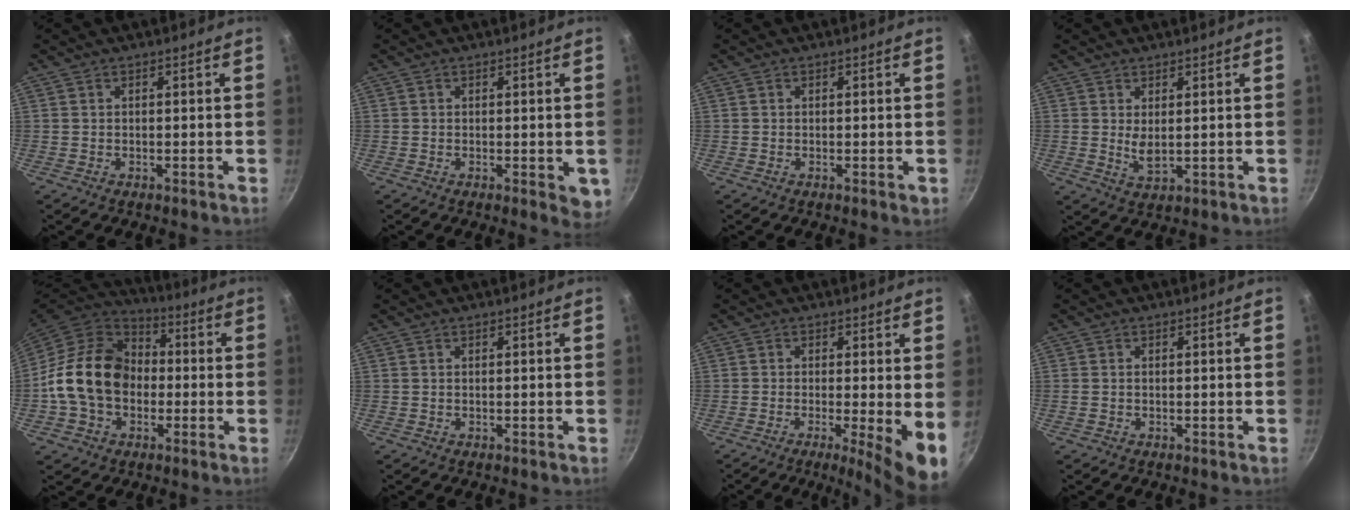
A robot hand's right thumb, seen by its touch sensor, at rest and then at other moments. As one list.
[{"total": 3.7, "force": [-0.5, 1.9, 3.2], "torque": [-0.033, -0.006, -0.007]}, {"total": 0.7, "force": [-0.1, 0.4, 0.5], "torque": [-0.006, 0.000, -0.002]}, {"total": 3.4, "force": [0.8, 1.5, 2.9], "torque": [-0.052, -0.014, 0.019]}, {"total": 18.3, "force": [-1.4, 14.1, 11.6], "torque": [-0.176, 0.041, -0.036]}, {"total": 0.0}, {"total": 7.6, "force": [-1.1, 1.1, 7.4], "torque": [-0.104, -0.012, -0.017]}, {"total": 0.5, "force": [-0.1, 0.4, 0.3], "torque": [-0.007, 0.001, -0.002]}]